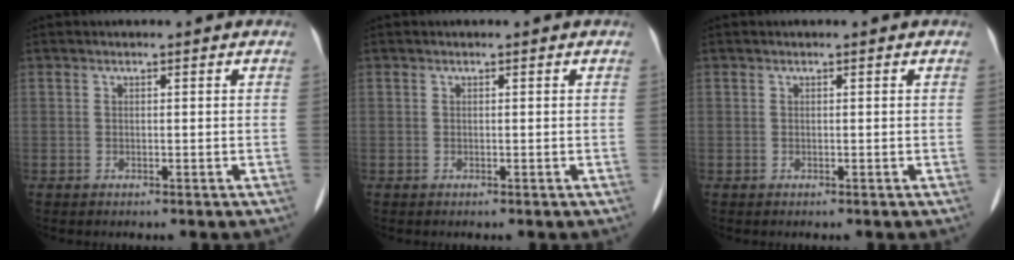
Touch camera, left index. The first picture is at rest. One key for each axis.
{"total": 0.0}
{"total": 0.0}